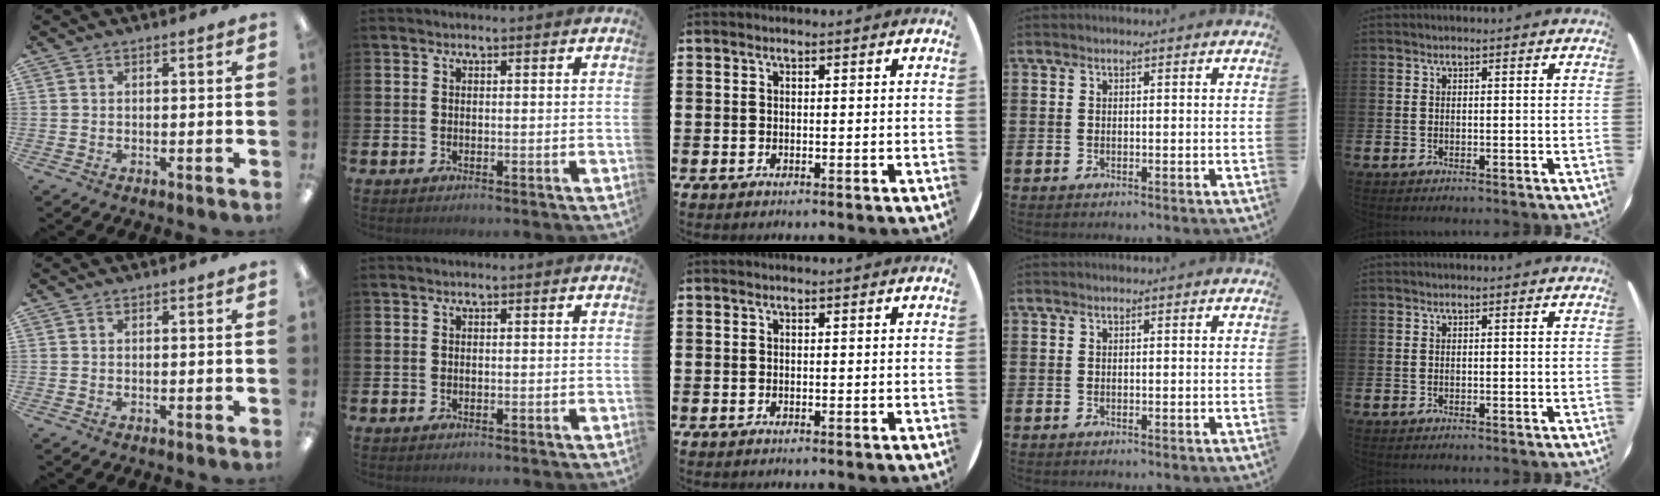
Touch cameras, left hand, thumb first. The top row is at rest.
{}